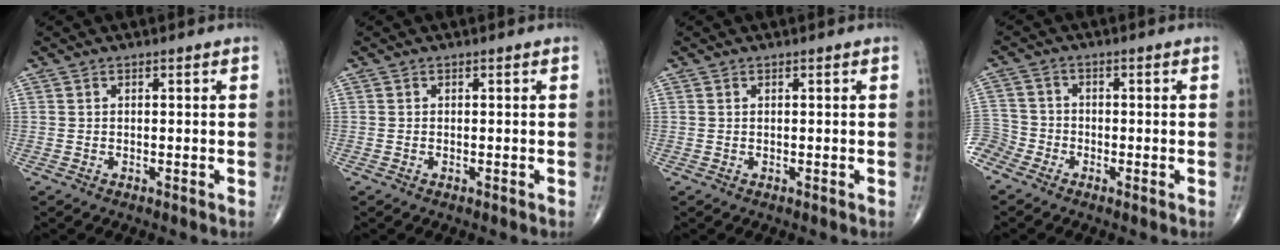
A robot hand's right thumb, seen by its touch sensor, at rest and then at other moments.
{"total": 0.0}
{"total": 0.0}
{"total": 5.5, "force": [-3.8, 3.8, 1.2], "torque": [-0.029, 0.012, -0.086]}